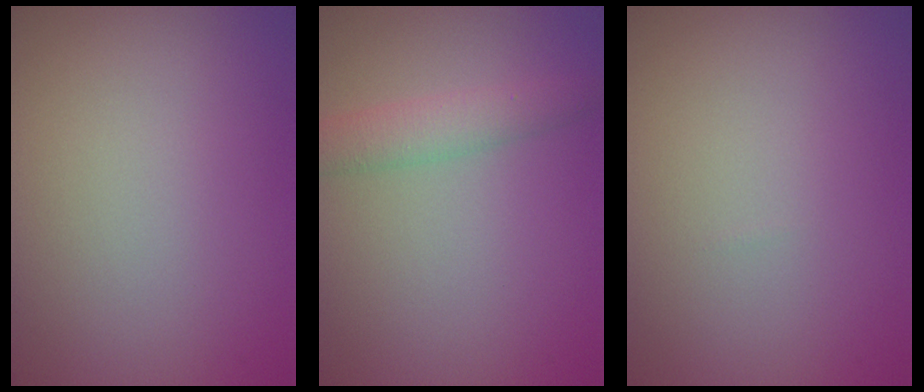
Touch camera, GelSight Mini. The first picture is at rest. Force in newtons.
{"total": 2.6, "press": 2.6, "slide": 0.1}
{"total": 0.0}